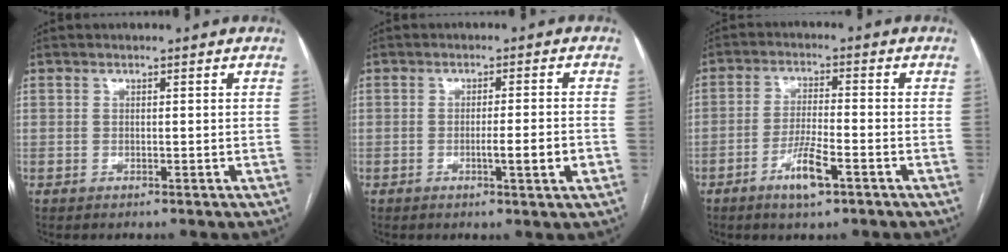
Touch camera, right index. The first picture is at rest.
{"total": 4.6, "force": [-1.4, 0.0, 4.4], "torque": [-0.065, -0.004, -0.019]}
{"total": 6.2, "force": [-3.4, 0.9, 5.1], "torque": [-0.102, -0.005, -0.060]}